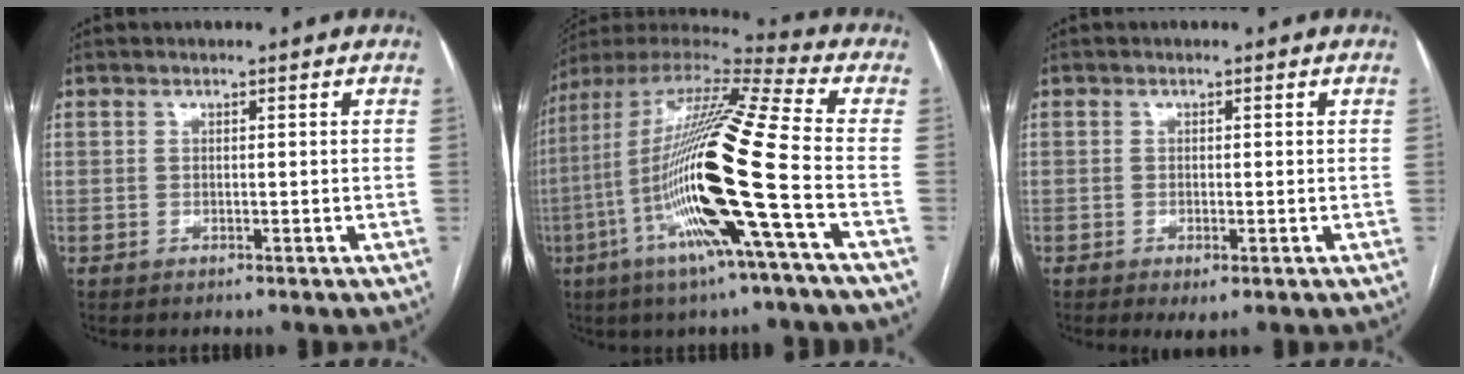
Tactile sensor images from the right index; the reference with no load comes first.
{"total": 23.0, "force": [-6.0, -0.1, 22.2], "torque": [-0.442, -0.025, -0.127]}
{"total": 1.8, "force": [-0.7, 0.5, 1.6], "torque": [-0.022, -0.003, -0.007]}